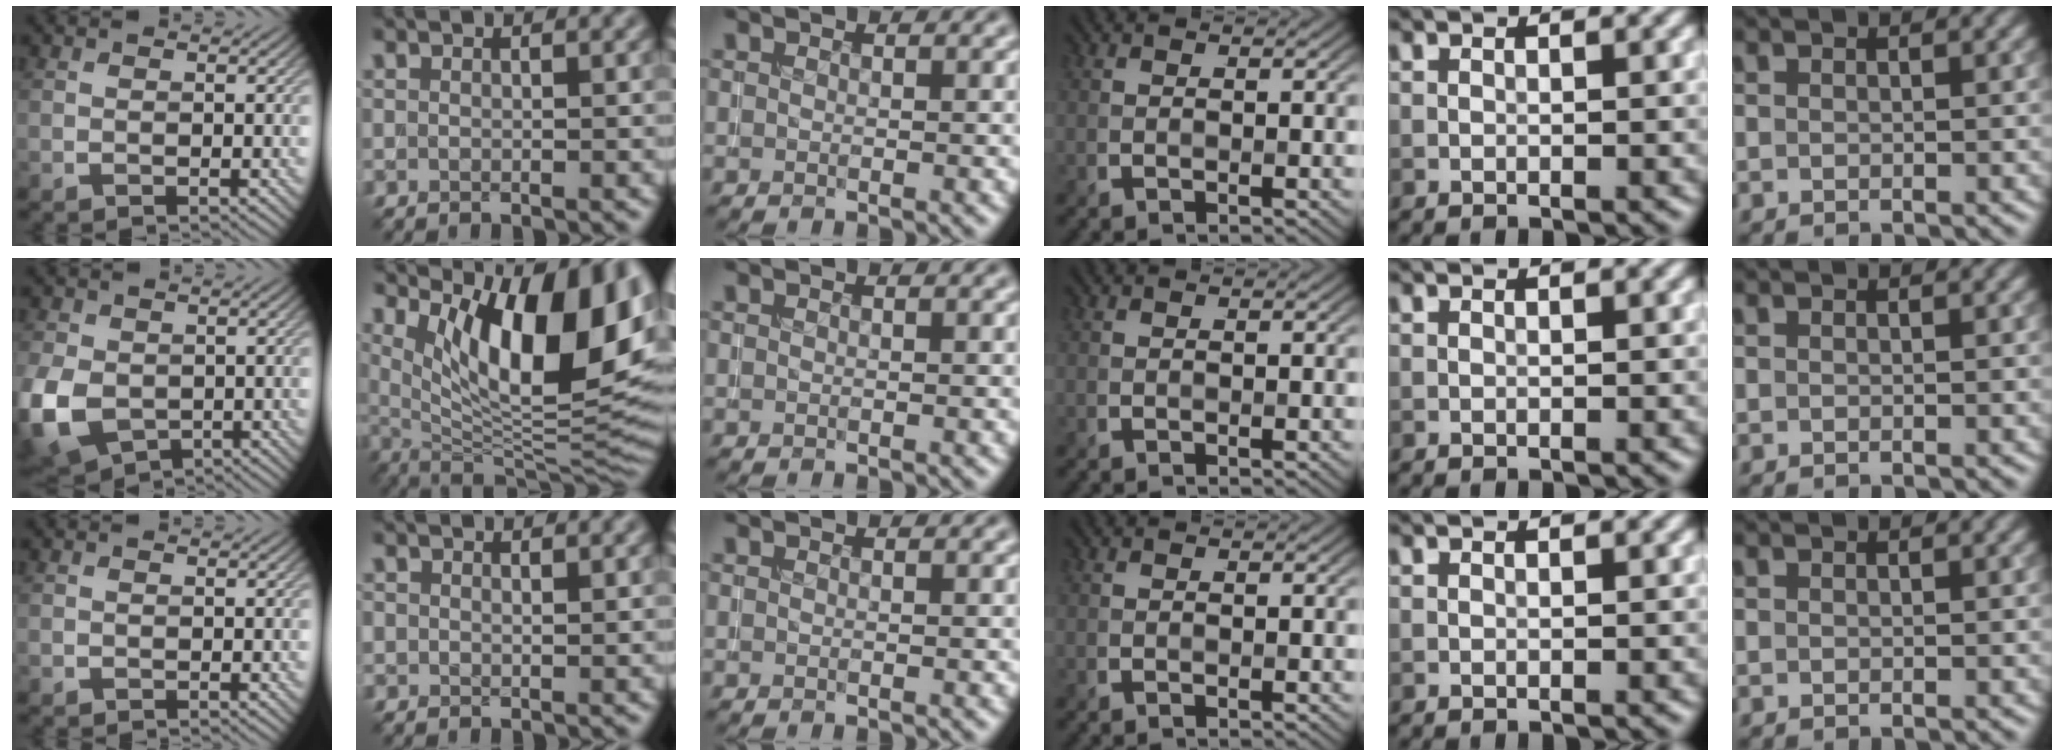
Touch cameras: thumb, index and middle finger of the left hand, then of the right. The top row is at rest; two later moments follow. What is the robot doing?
{"motion": "insert", "object": "coin"}